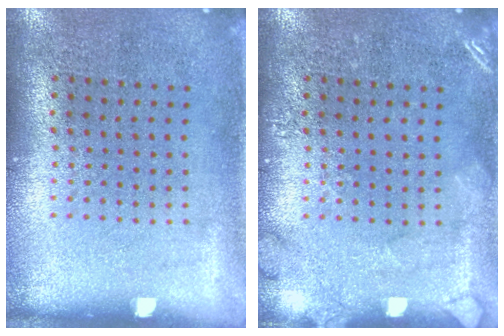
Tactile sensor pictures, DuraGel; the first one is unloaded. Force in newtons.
{"total": 1.8, "press": 1.8, "slide": 0.3}